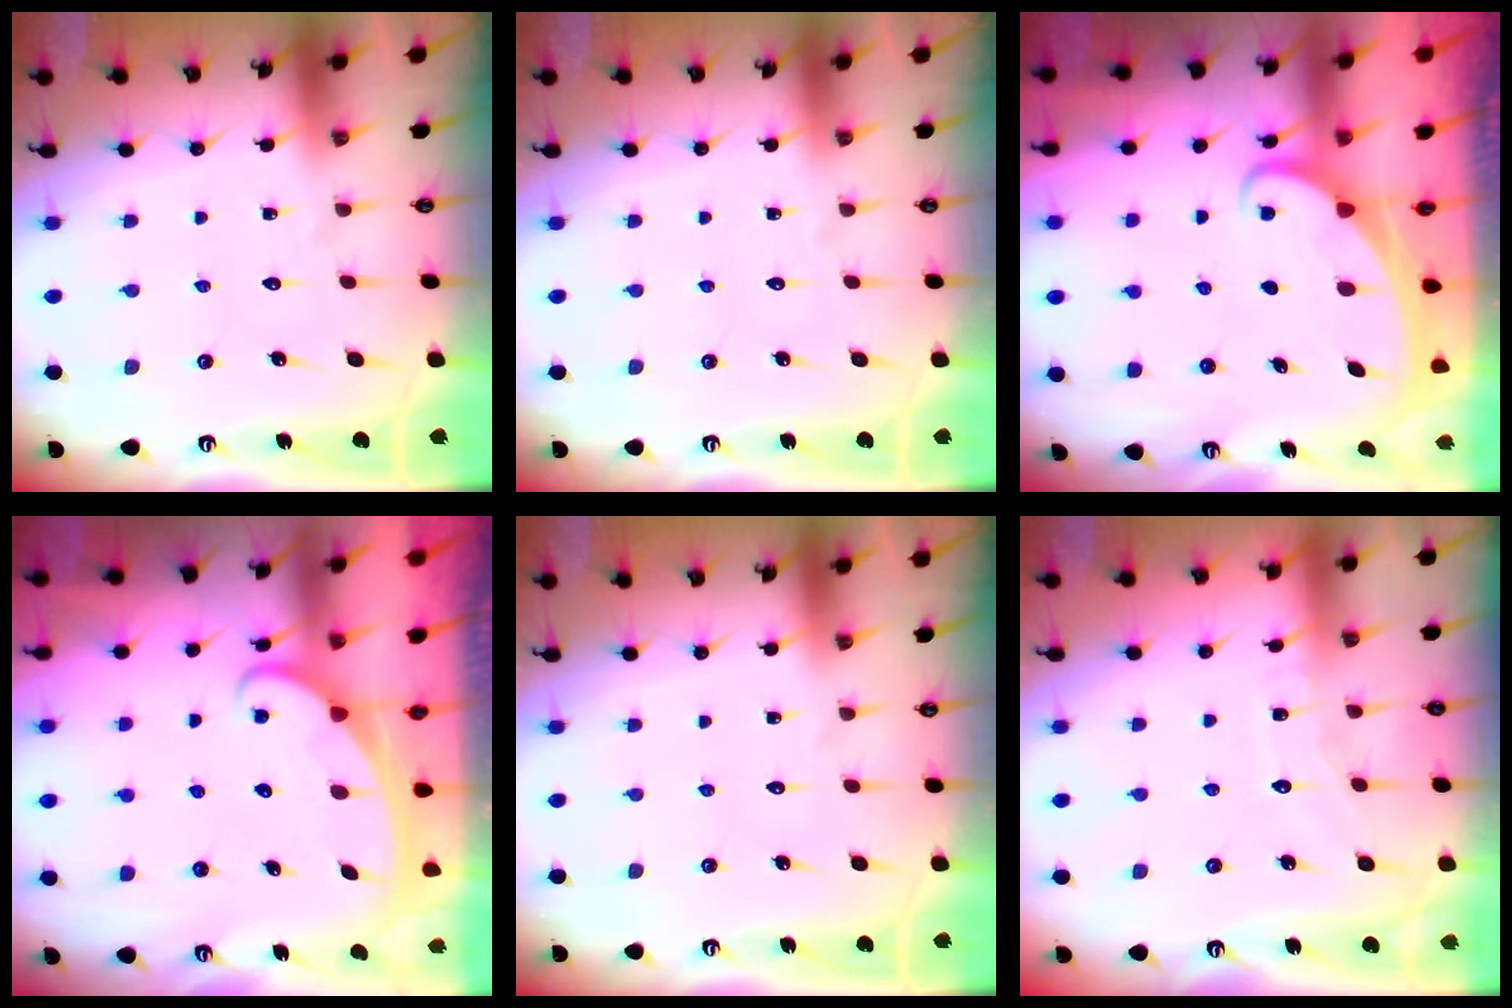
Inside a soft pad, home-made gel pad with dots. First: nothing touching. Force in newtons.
{"total": 0.0}
{"total": 1.8, "press": 1.8, "slide": 0.2}
{"total": 2.4, "press": 2.4, "slide": 0.4}
{"total": 0.0}
{"total": 5.2, "press": 5.1, "slide": 0.5}